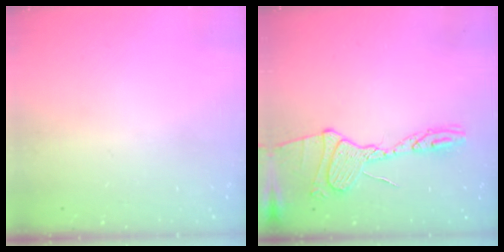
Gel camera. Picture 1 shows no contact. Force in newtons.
{"total": 14.4, "press": 14.3, "slide": 1.2}